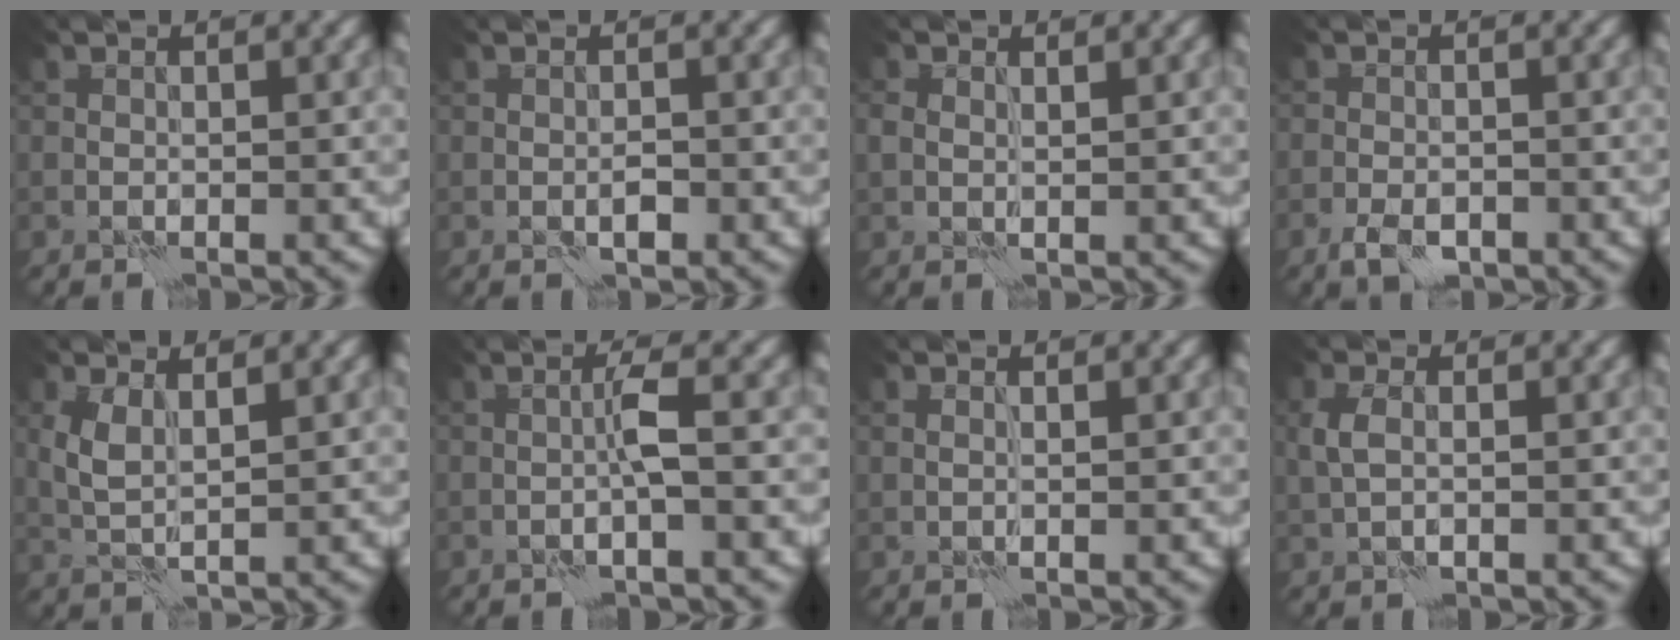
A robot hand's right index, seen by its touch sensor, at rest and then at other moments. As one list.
[{"total": 1.0, "force": [-0.4, 0.3, 0.8], "torque": [-0.016, 0.002, -0.008]}, {"total": 1.4, "force": [0.6, 0.9, 0.8], "torque": [-0.018, 0.002, 0.012]}, {"total": 2.5, "force": [-1.6, 1.1, 1.6], "torque": [-0.030, -0.001, -0.032]}, {"total": 2.8, "force": [1.1, 1.0, 2.3], "torque": [-0.061, 0.003, 0.026]}, {"total": 1.8, "force": [-0.5, -0.5, 1.7], "torque": [-0.035, 0.009, -0.013]}, {"total": 0.5, "force": [0.4, 0.1, 0.3], "torque": [-0.009, -0.002, 0.006]}, {"total": 1.7, "force": [0.2, 0.8, 1.5], "torque": [-0.038, 0.004, 0.002]}]